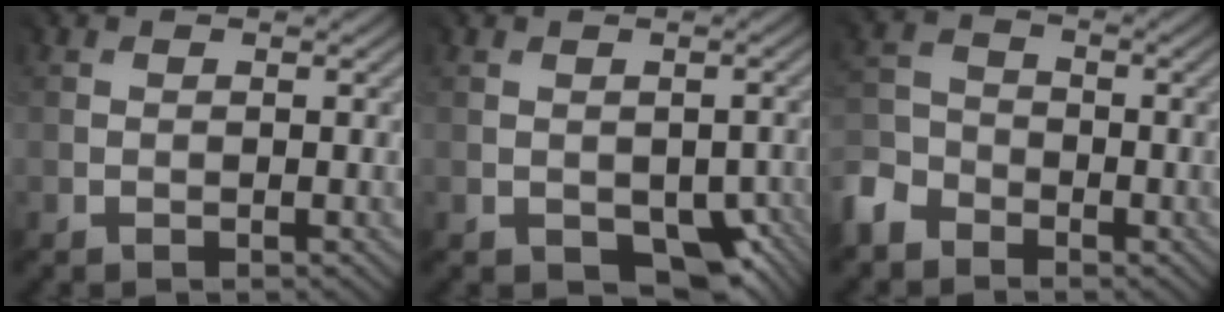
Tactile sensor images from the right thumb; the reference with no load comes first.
{"total": 7.0, "force": [-3.4, 4.7, 3.9], "torque": [-0.042, -0.019, -0.038]}
{"total": 4.8, "force": [-4.2, 2.3, -0.3], "torque": [-0.024, -0.010, -0.099]}